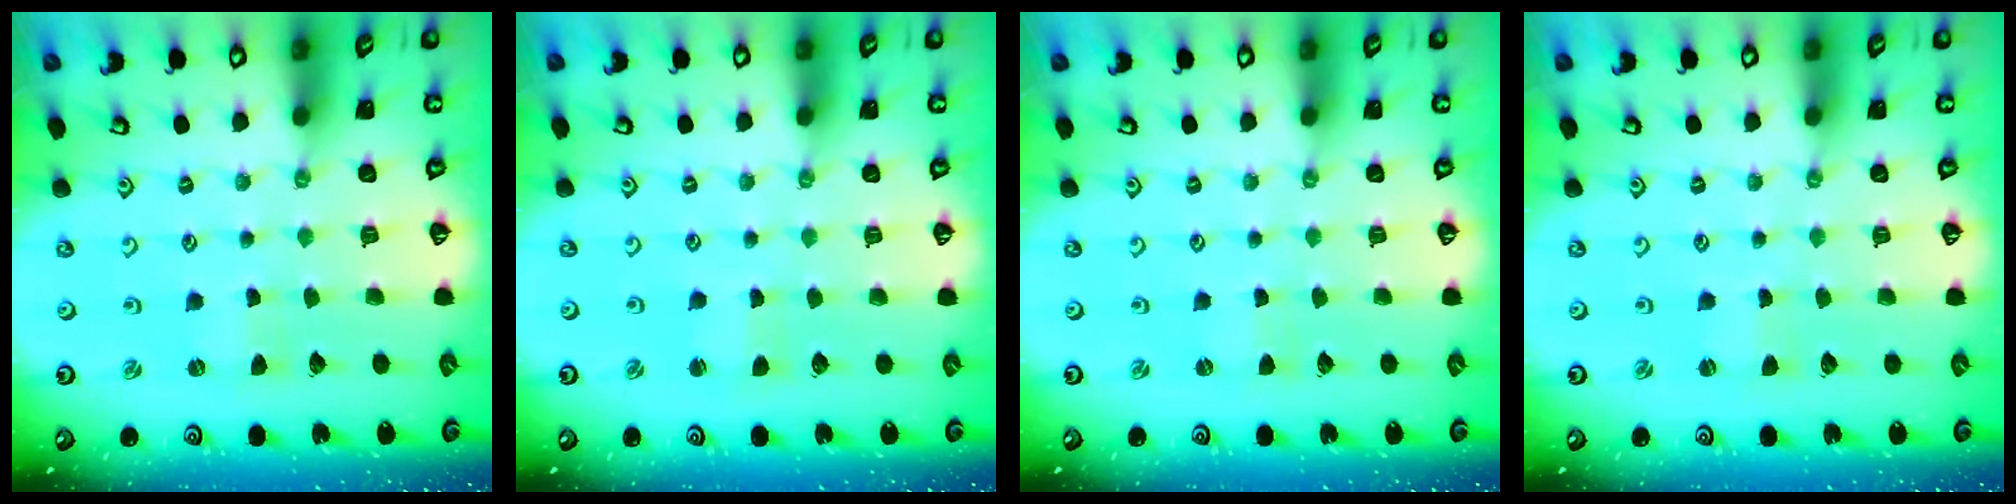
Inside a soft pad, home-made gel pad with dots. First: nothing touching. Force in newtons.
{"total": 1.9, "press": 1.9, "slide": 0.4}
{"total": 0.0}
{"total": 0.0}